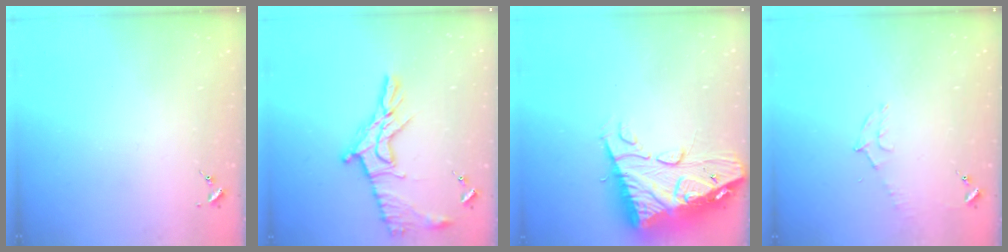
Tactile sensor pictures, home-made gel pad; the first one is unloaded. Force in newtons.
{"total": 13.9, "press": 13.8, "slide": 0.9}
{"total": 17.9, "press": 17.8, "slide": 1.7}
{"total": 7.3, "press": 7.2, "slide": 0.9}